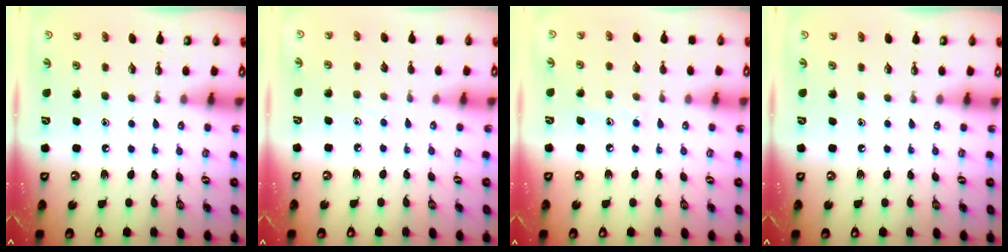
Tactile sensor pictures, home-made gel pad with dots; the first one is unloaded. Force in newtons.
{"total": 2.9, "press": 2.8, "slide": 0.2}
{"total": 6.5, "press": 6.5, "slide": 0.7}
{"total": 0.0}